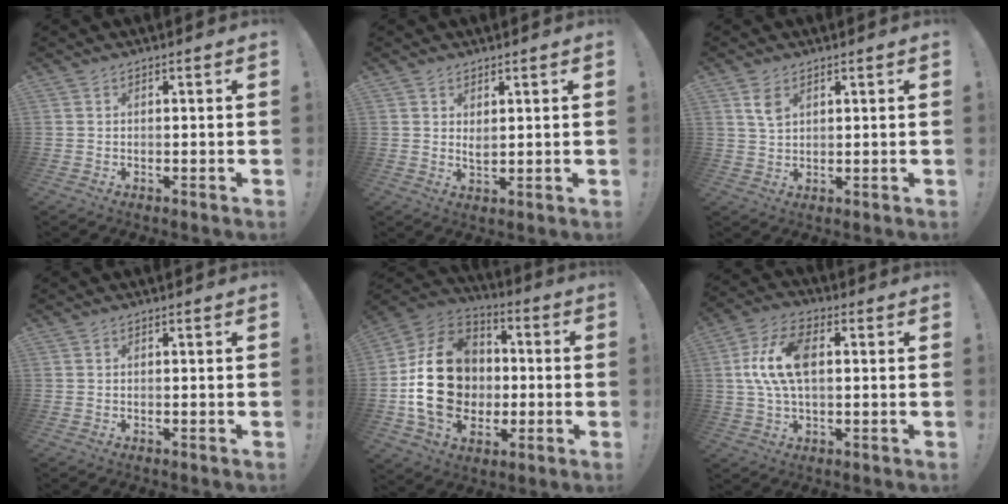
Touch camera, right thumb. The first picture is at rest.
{"total": 2.5, "force": [2.0, 1.0, 1.2], "torque": [-0.013, -0.013, 0.033]}
{"total": 4.6, "force": [2.3, 2.5, 3.1], "torque": [-0.041, -0.011, 0.040]}
{"total": 0.0}
{"total": 23.0, "force": [-1.5, 18.4, 13.7], "torque": [-0.227, 0.026, -0.003]}
{"total": 12.6, "force": [1.9, 7.0, 10.3], "torque": [-0.195, 0.003, 0.034]}